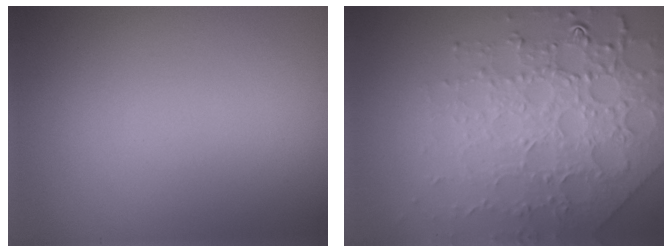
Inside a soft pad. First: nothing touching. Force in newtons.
{"total": 7.8, "press": 5.6, "slide": 5.5}